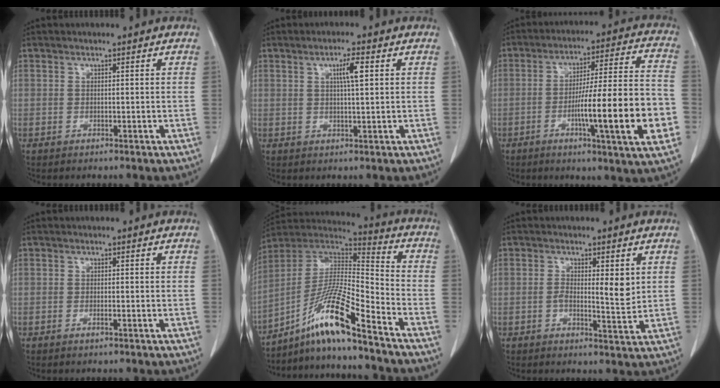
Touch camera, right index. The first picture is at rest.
{"total": 3.6, "force": [1.2, 0.1, 3.4], "torque": [-0.058, 0.001, 0.018]}
{"total": 18.8, "force": [-5.2, 0.4, 18.1], "torque": [-0.241, 0.005, -0.076]}
{"total": 0.8, "force": [-0.4, 0.0, 0.7], "torque": [-0.016, -0.001, -0.006]}
{"total": 14.6, "force": [-10.0, 0.0, 10.5], "torque": [-0.199, 0.007, -0.182]}
{"total": 4.7, "force": [0.7, 1.4, 4.5], "torque": [-0.071, -0.004, 0.009]}